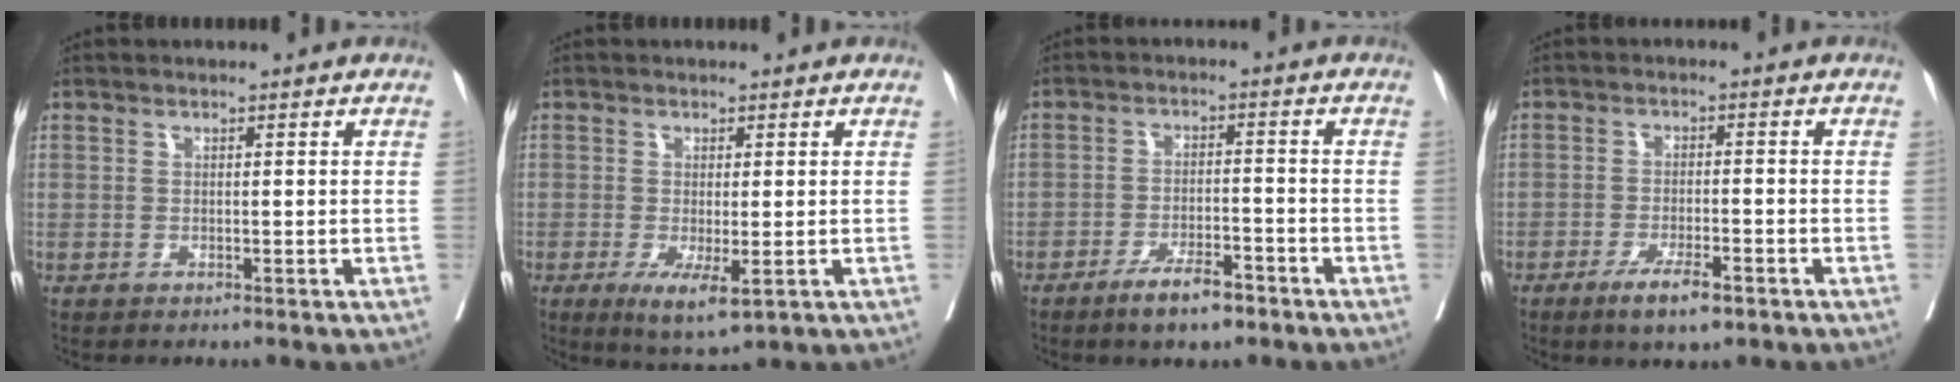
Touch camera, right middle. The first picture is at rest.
{"total": 5.2, "force": [-1.7, 1.4, 4.7], "torque": [-0.078, -0.015, -0.019]}
{"total": 5.7, "force": [-4.0, 1.5, 3.7], "torque": [-0.068, -0.002, -0.066]}
{"total": 5.3, "force": [-3.3, 1.1, 4.0], "torque": [-0.074, -0.007, -0.052]}